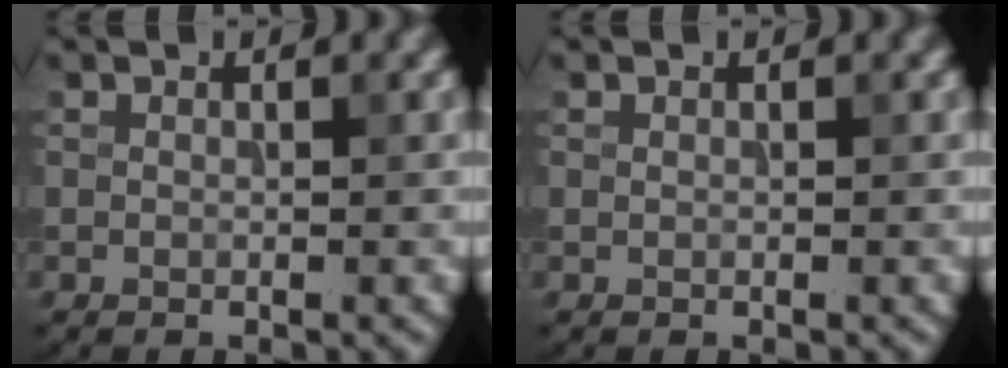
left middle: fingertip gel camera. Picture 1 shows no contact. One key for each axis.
{"total": 0.0}